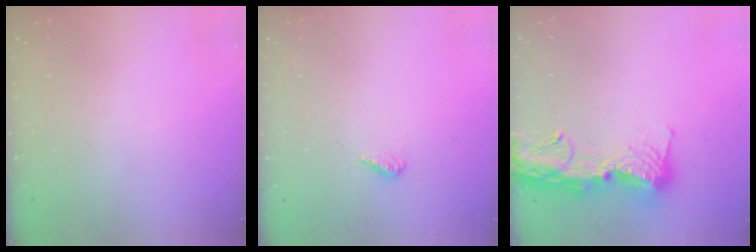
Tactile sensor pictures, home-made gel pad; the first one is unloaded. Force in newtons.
{"total": 2.1, "press": 1.9, "slide": 0.8}
{"total": 15.6, "press": 15.5, "slide": 1.6}